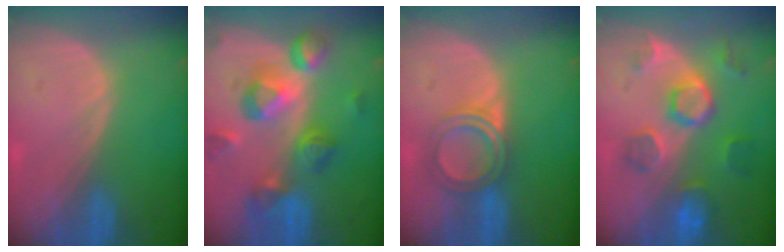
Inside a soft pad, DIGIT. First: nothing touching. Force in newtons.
{"total": 10.4, "press": 9.3, "slide": 4.7}
{"total": 5.0, "press": 4.7, "slide": 1.6}
{"total": 8.5, "press": 8.0, "slide": 2.9}